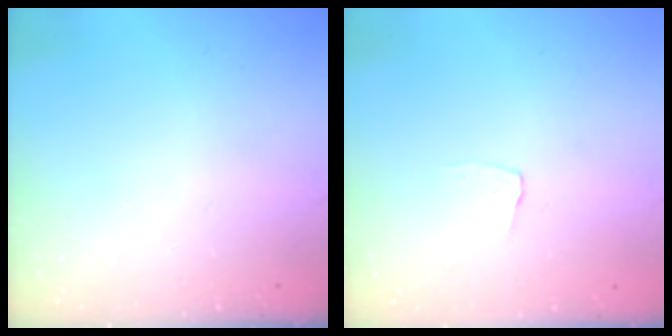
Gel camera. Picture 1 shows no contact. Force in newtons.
{"total": 2.9, "press": 2.8, "slide": 0.3}